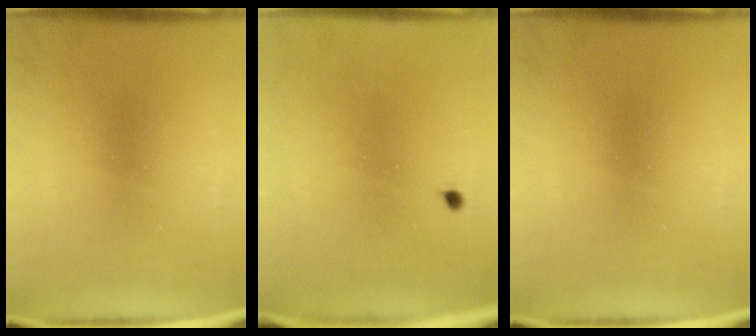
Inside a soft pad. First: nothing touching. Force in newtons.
{"total": 0.5}
{"total": 0.0}